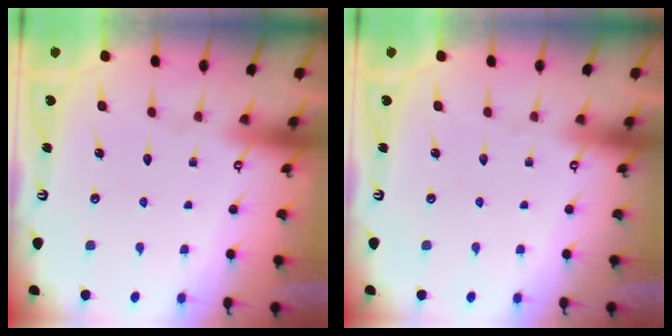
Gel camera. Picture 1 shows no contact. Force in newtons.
{"total": 0.0}